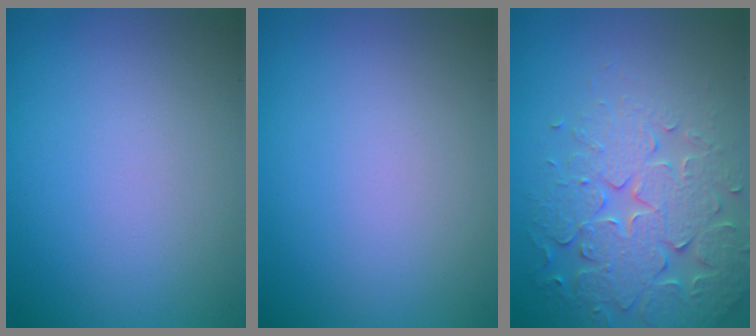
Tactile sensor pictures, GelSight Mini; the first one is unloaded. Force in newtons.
{"total": 0.0}
{"total": 5.3, "press": 5.2, "slide": 1.1}